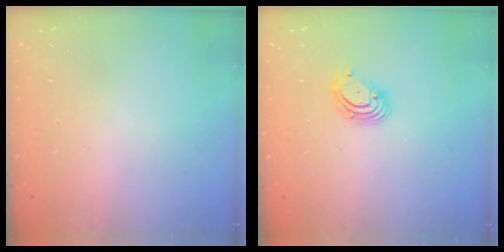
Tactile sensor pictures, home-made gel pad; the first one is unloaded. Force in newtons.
{"total": 4.9, "press": 4.9, "slide": 0.5}